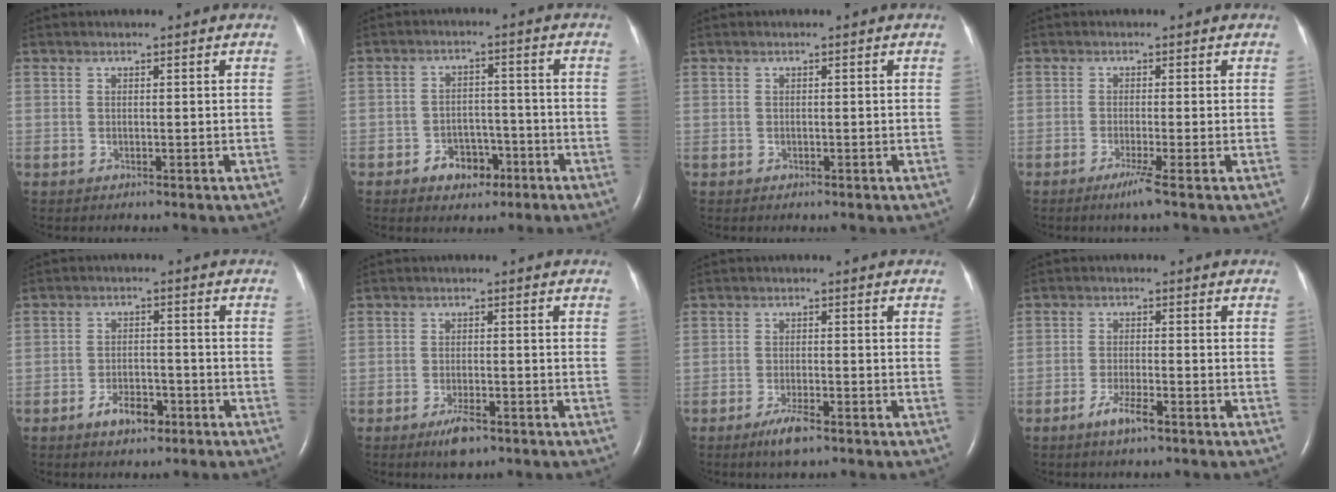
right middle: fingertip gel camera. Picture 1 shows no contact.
{"total": 5.1, "force": [-2.9, 3.3, 2.6], "torque": [-0.038, 0.014, -0.040]}
{"total": 0.0}
{"total": 2.6, "force": [-1.5, -0.8, 1.9], "torque": [-0.039, -0.009, -0.033]}
{"total": 4.7, "force": [-2.9, 2.2, 2.9], "torque": [-0.051, 0.005, -0.046]}
{"total": 3.8, "force": [-2.5, 1.0, 2.6], "torque": [-0.054, -0.004, -0.041]}
{"total": 3.8, "force": [-2.6, 0.7, 2.7], "torque": [-0.059, -0.005, -0.046]}
{"total": 3.7, "force": [-2.4, 0.4, 2.8], "torque": [-0.059, -0.004, -0.045]}